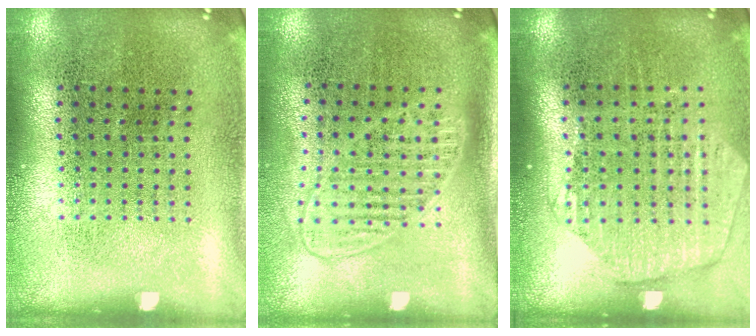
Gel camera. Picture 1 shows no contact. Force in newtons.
{"total": 1.4, "press": 1.2, "slide": 0.7}
{"total": 1.6, "press": 1.5, "slide": 0.7}